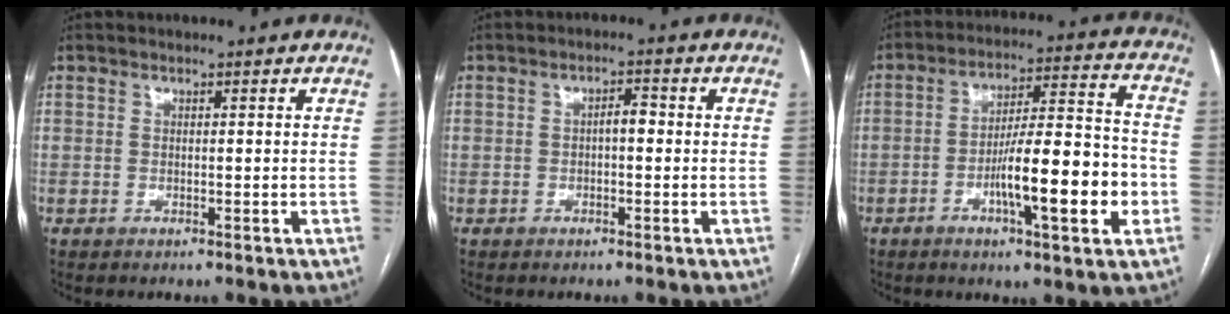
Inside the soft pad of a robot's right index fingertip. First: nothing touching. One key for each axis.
{"total": 2.2, "fx": -0.2, "fy": 0.9, "fz": 2.0, "tx": -0.030, "ty": 0.010, "tz": -0.005}
{"total": 14.5, "fx": -4.5, "fy": 1.8, "fz": 13.7, "tx": -0.220, "ty": 0.009, "tz": -0.069}